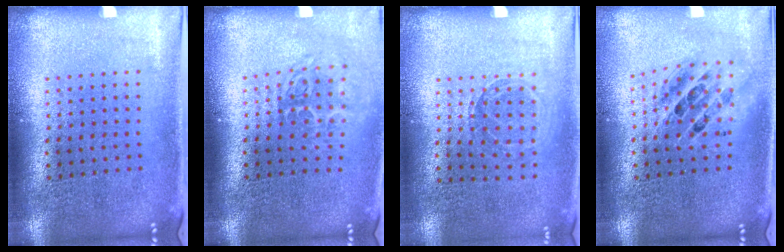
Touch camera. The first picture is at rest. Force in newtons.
{"total": 1.7, "press": 1.2, "slide": 1.2}
{"total": 0.8, "press": 0.8, "slide": 0.1}
{"total": 1.5, "press": 1.3, "slide": 0.8}